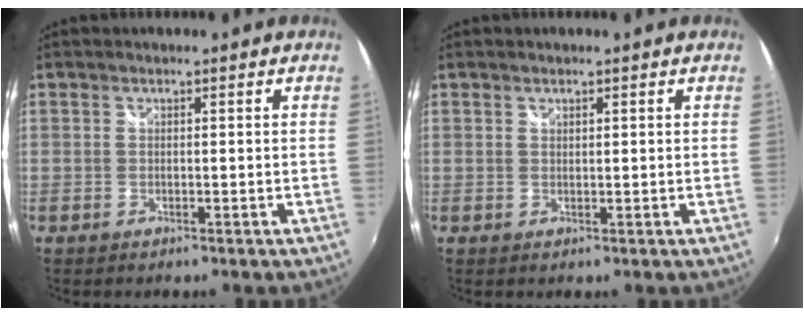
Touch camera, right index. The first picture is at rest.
{"total": 0.6, "force": [0.5, 0.2, 0.2], "torque": [-0.003, 0.000, 0.009]}